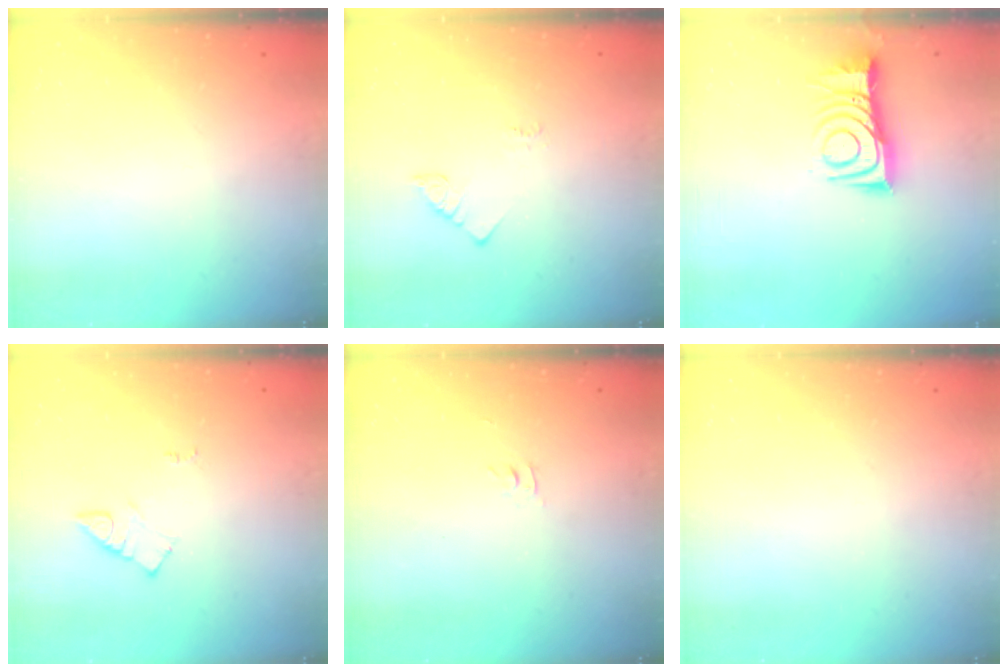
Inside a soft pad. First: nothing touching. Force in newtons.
{"total": 2.3, "press": 2.3, "slide": 0.4}
{"total": 10.1, "press": 10.0, "slide": 0.9}
{"total": 4.5, "press": 4.4, "slide": 0.7}
{"total": 2.8, "press": 2.8, "slide": 0.4}
{"total": 0.0}